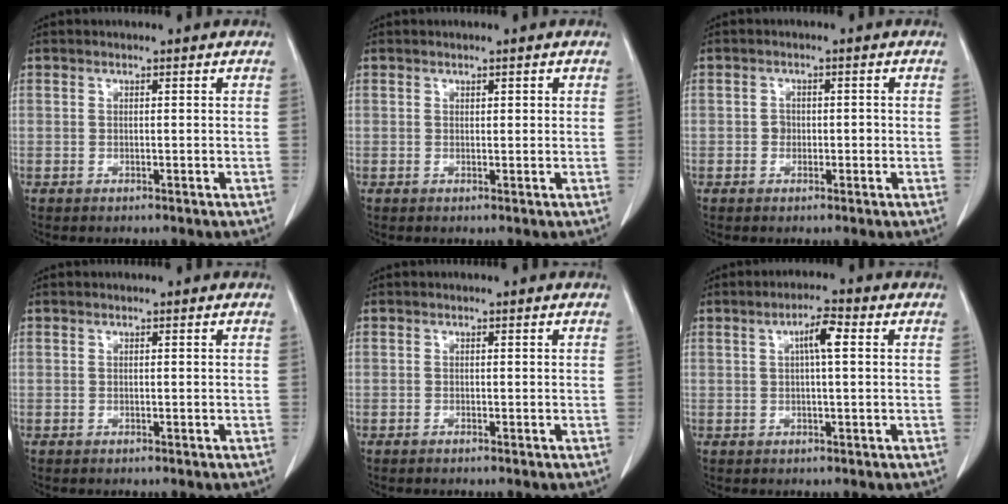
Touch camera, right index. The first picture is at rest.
{"total": 0.7, "force": [0.3, 0.4, 0.5], "torque": [-0.004, 0.000, 0.005]}
{"total": 1.7, "force": [-0.3, 1.4, 0.9], "torque": [-0.012, 0.005, -0.006]}
{"total": 0.0}
{"total": 0.0}
{"total": 3.9, "force": [1.0, 0.5, 3.8], "torque": [-0.067, 0.008, 0.015]}